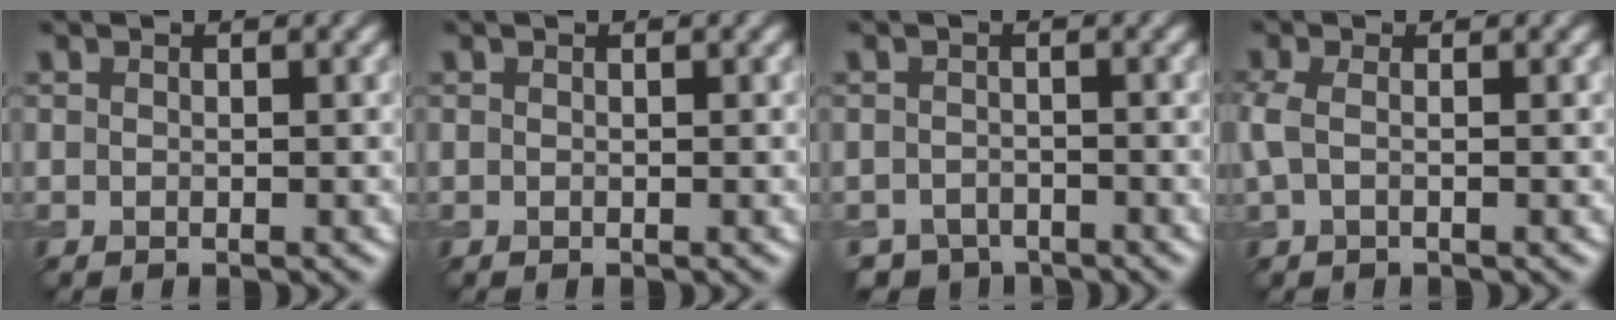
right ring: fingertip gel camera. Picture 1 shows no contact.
{"total": 0.0}
{"total": 2.5, "force": [-2.2, 1.2, 0.4], "torque": [0.001, -0.006, -0.040]}
{"total": 1.8, "force": [0.1, 0.8, 1.7], "torque": [-0.042, 0.003, -0.003]}